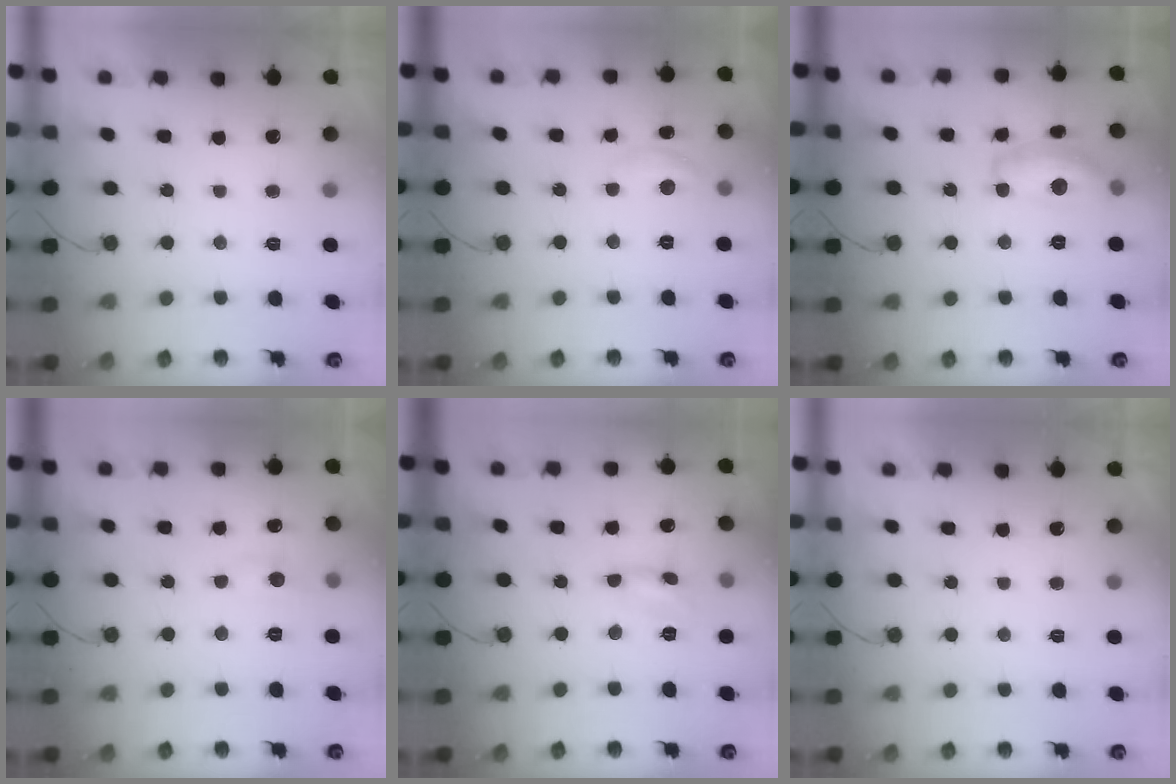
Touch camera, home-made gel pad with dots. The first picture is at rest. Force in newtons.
{"total": 6.9, "press": 6.9, "slide": 0.5}
{"total": 14.0, "press": 13.9, "slide": 1.0}
{"total": 3.9, "press": 3.8, "slide": 0.5}
{"total": 1.6, "press": 1.6, "slide": 0.1}
{"total": 0.0}